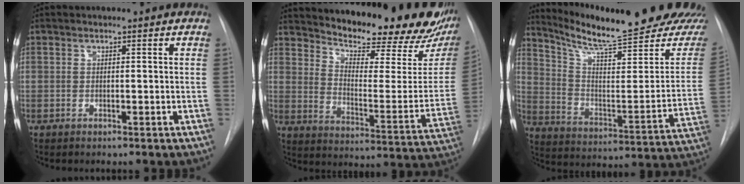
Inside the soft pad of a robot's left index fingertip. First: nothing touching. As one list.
[{"total": 25.2, "force": [21.9, 5.5, 11.2], "torque": [-0.175, -0.079, 0.276]}, {"total": 25.4, "force": [22.2, 1.8, 12.1], "torque": [-0.185, -0.086, 0.304]}]